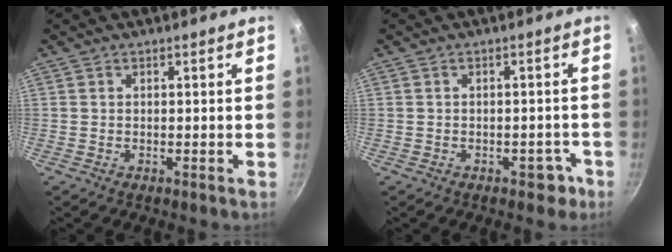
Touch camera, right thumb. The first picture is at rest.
{"total": 3.2, "force": [-1.8, 2.1, 1.5], "torque": [-0.001, 0.020, -0.019]}